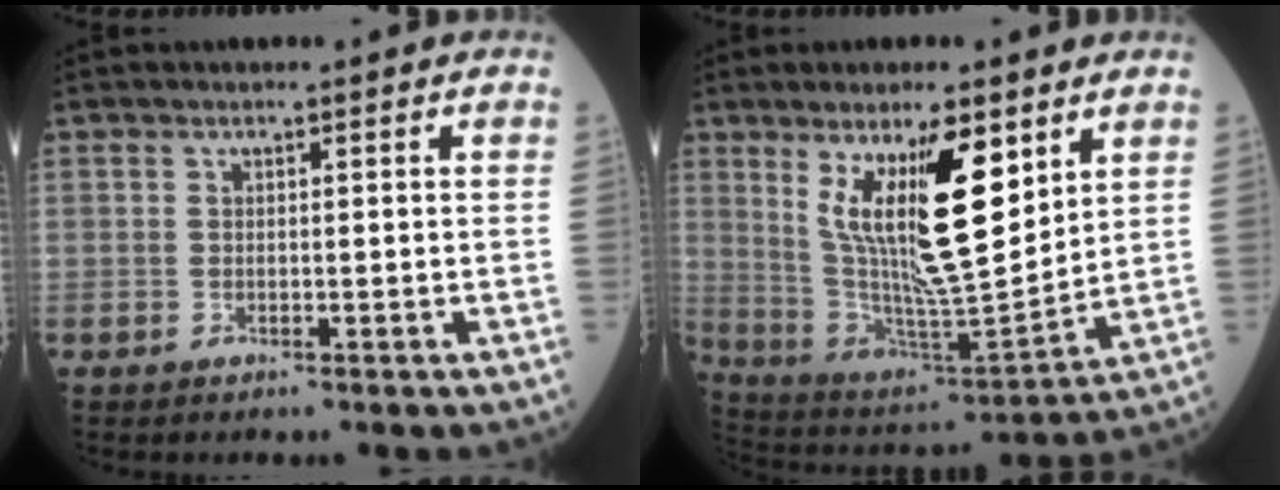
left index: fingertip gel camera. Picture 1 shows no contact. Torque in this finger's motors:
{"motor_torque": [1.95, -0.19, 1.05, 0.21]}